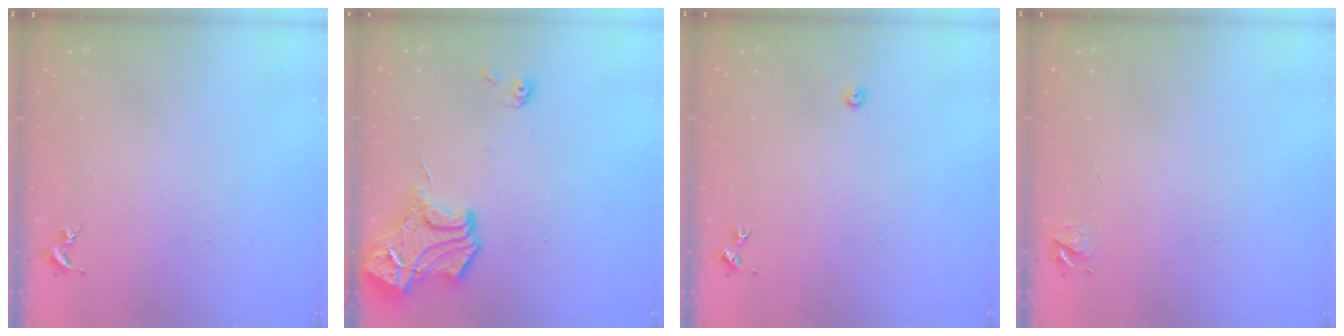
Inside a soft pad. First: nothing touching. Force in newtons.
{"total": 15.5, "press": 15.4, "slide": 1.4}
{"total": 3.5, "press": 3.5, "slide": 0.3}
{"total": 4.7, "press": 4.7, "slide": 0.6}